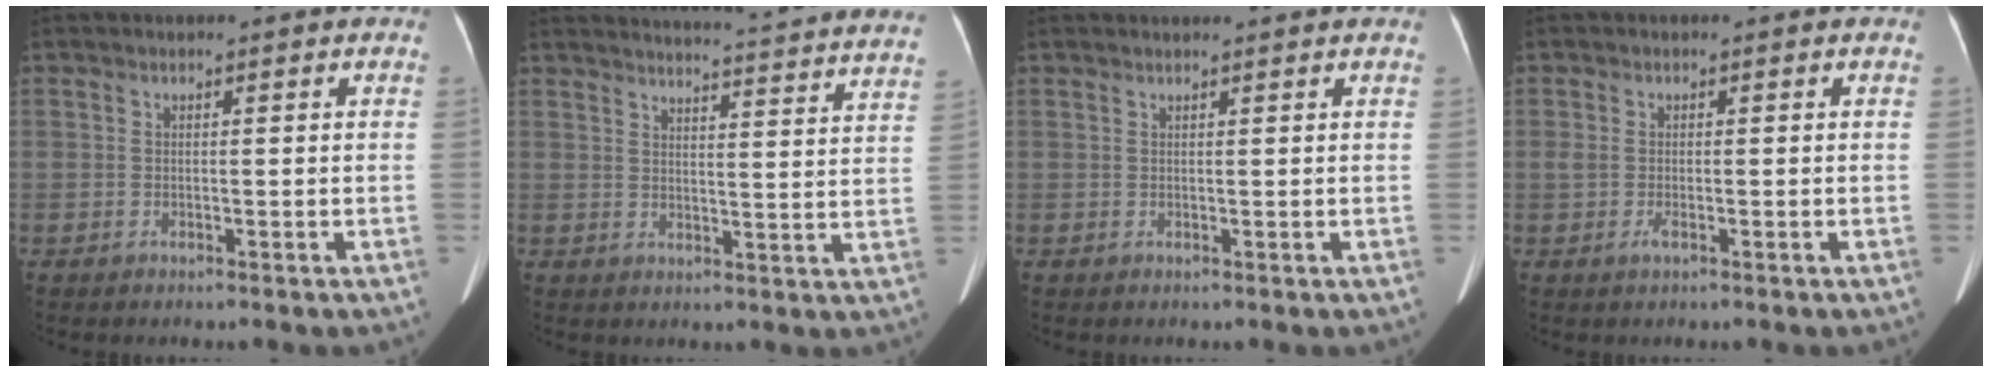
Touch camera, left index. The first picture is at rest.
{"total": 25.7, "force": [24.7, 0.4, 7.1], "torque": [-0.094, -0.088, 0.276]}
{"total": 2.5, "force": [2.3, -0.3, 0.7], "torque": [-0.010, 0.015, 0.031]}
{"total": 1.3, "force": [-0.5, 0.5, 1.1], "torque": [-0.025, -0.002, -0.004]}